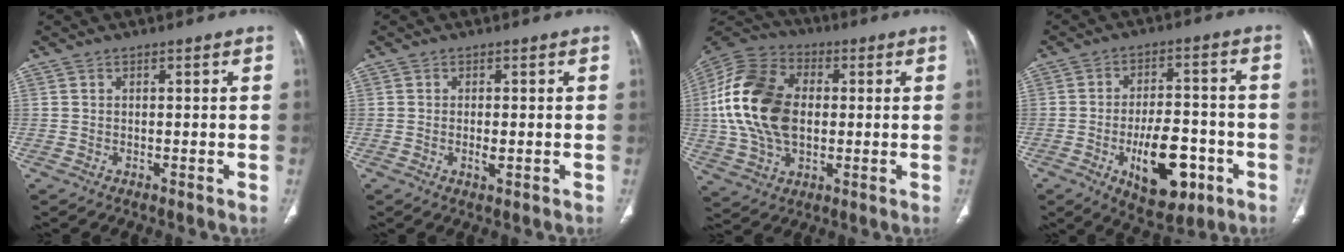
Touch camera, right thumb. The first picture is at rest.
{"total": 2.1, "force": [-0.4, 0.8, 1.9], "torque": [-0.035, -0.004, -0.007]}
{"total": 20.4, "force": [1.0, 13.5, 15.2], "torque": [-0.299, 0.013, 0.017]}
{"total": 14.3, "force": [-5.3, 7.2, 11.2], "torque": [-0.141, 0.024, -0.074]}